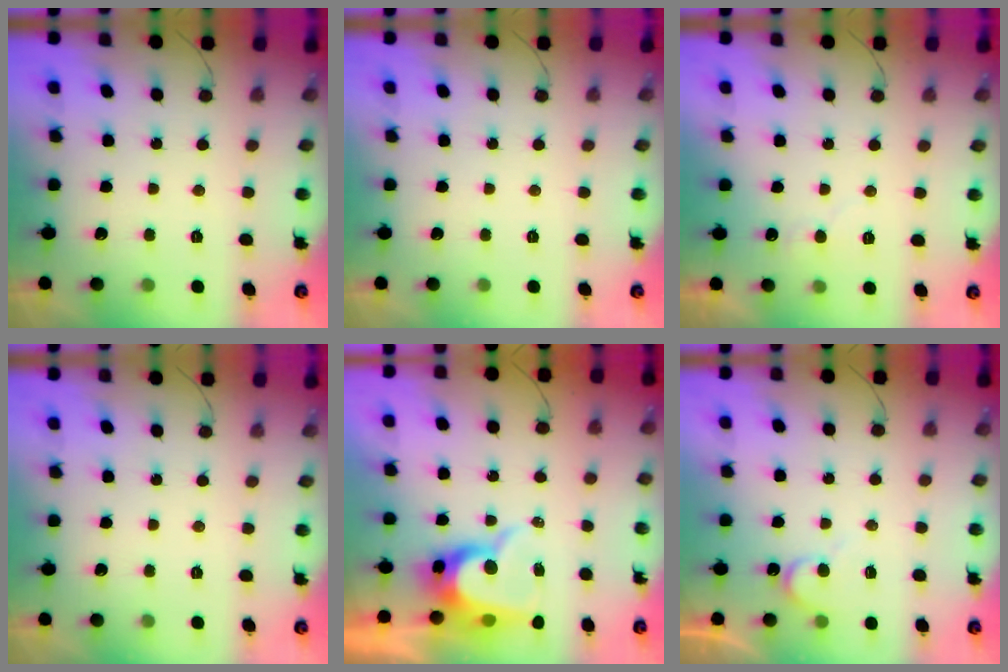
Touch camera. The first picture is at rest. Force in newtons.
{"total": 0.0}
{"total": 6.3, "press": 6.3, "slide": 0.5}
{"total": 0.0}
{"total": 13.3, "press": 13.3, "slide": 0.7}
{"total": 6.5, "press": 6.5, "slide": 0.3}